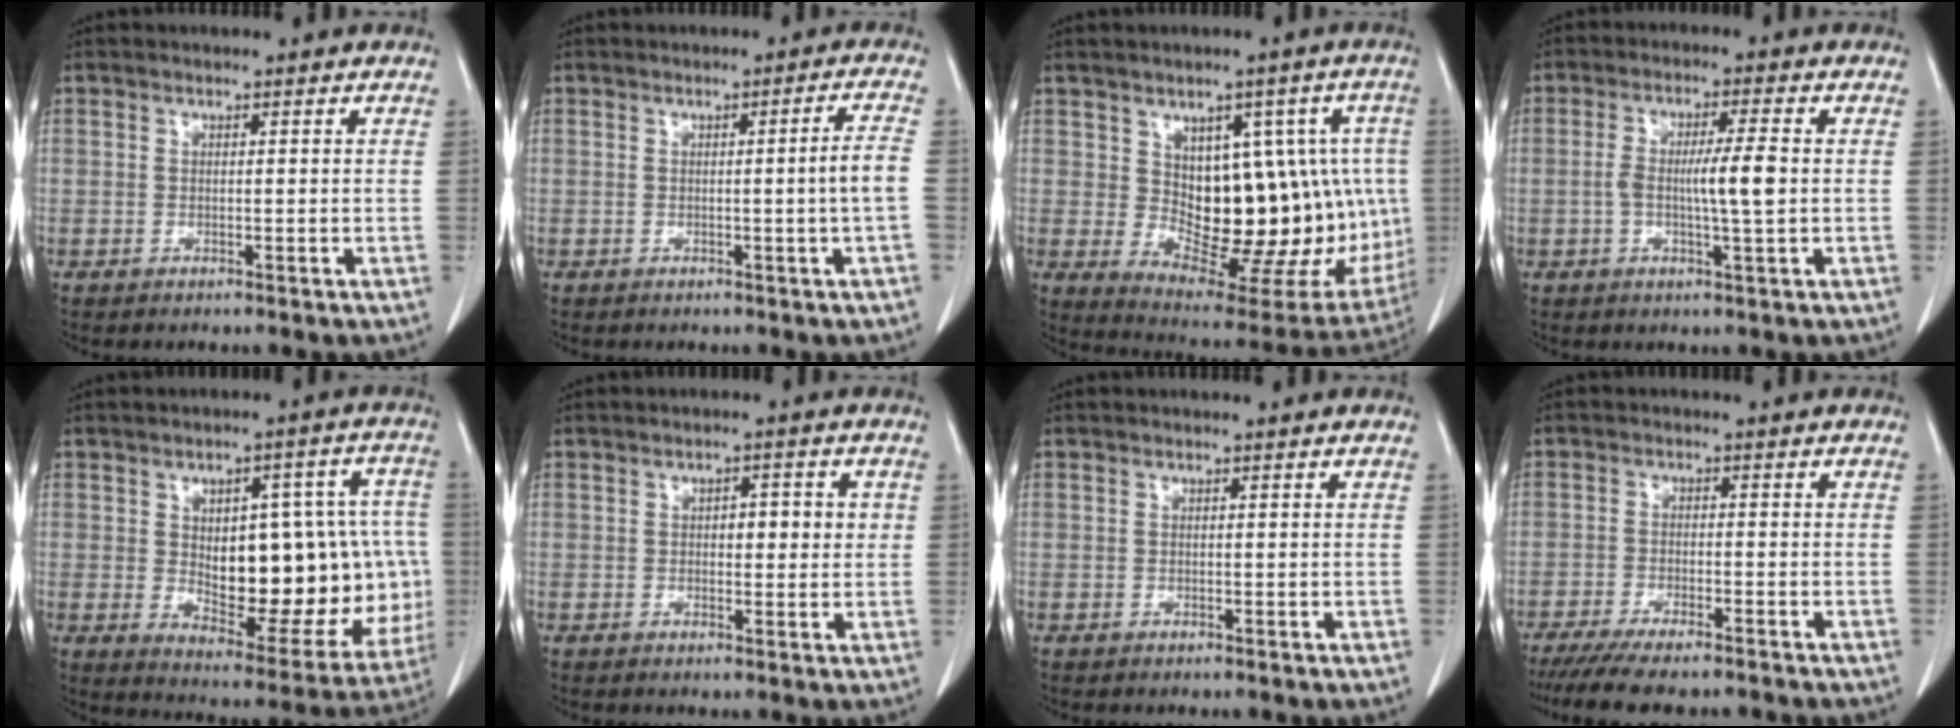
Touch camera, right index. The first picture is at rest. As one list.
[{"total": 3.5, "force": [-0.4, -0.9, 3.4], "torque": [-0.048, -0.002, -0.003]}, {"total": 17.9, "force": [1.4, 9.4, 15.1], "torque": [-0.183, 0.016, 0.045]}, {"total": 6.3, "force": [-0.3, 0.3, 6.3], "torque": [-0.116, 0.003, -0.006]}, {"total": 22.4, "force": [-0.2, 9.8, 20.1], "torque": [-0.235, 0.025, 0.028]}, {"total": 3.7, "force": [0.8, 1.7, 3.2], "torque": [-0.042, 0.008, 0.010]}, {"total": 0.0}, {"total": 10.0, "force": [-8.4, 1.6, 5.1], "torque": [-0.070, -0.015, -0.129]}]